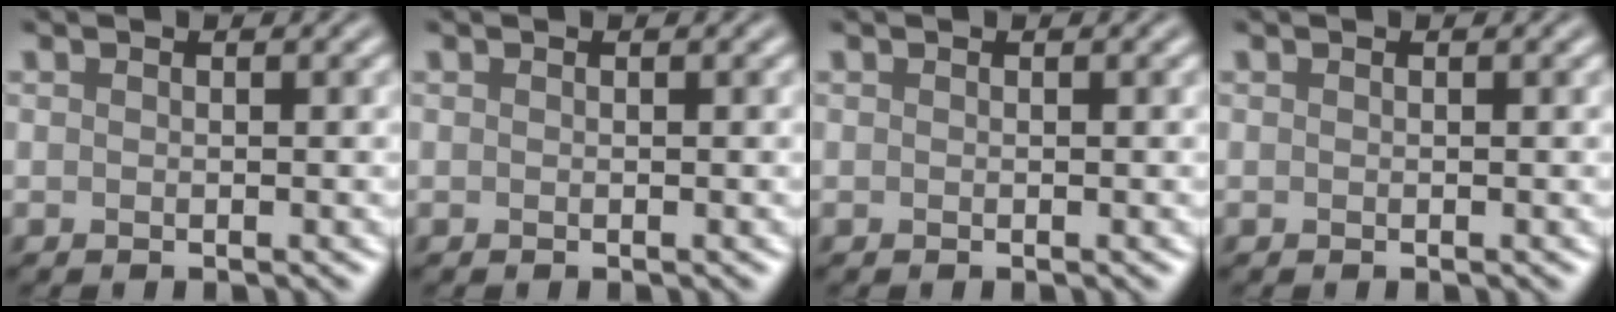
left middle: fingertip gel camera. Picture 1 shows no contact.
{"total": 0.0}
{"total": 0.0}
{"total": 0.0}